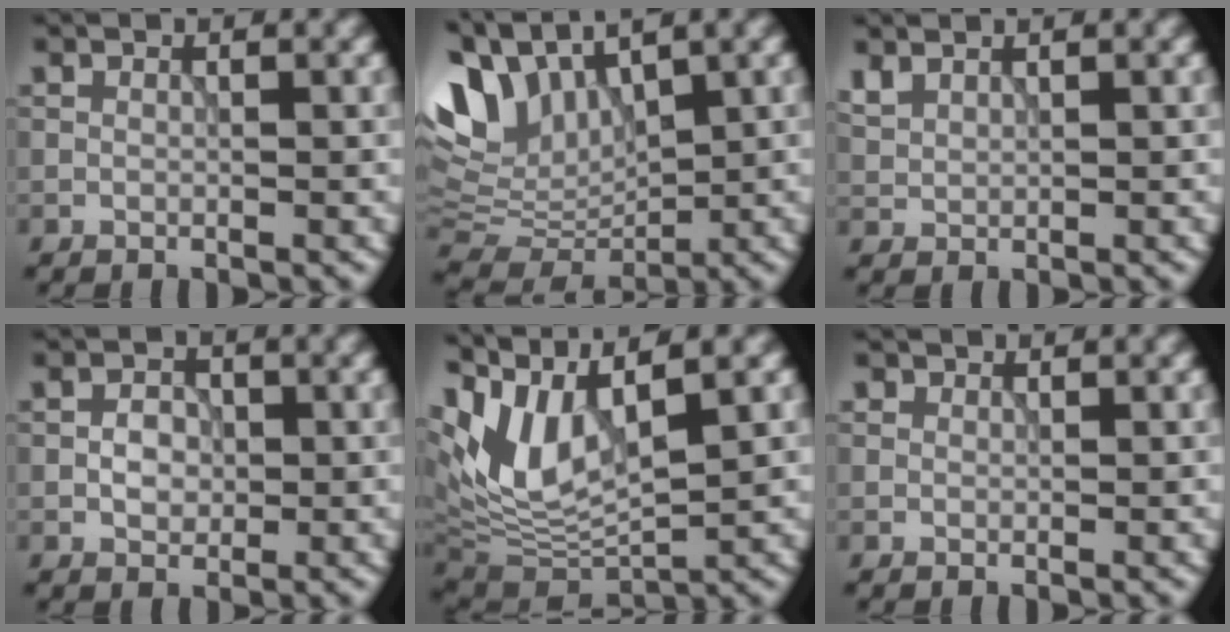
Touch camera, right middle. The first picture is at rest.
{"total": 9.0, "force": [4.0, 5.0, 6.4], "torque": [-0.139, 0.010, 0.076]}
{"total": 1.4, "force": [1.2, 0.5, 0.5], "torque": [-0.018, 0.006, 0.034]}
{"total": 2.1, "force": [-0.5, 1.7, 1.2], "torque": [-0.020, 0.001, -0.010]}
{"total": 7.7, "force": [2.9, 3.5, 6.2], "torque": [-0.140, 0.001, 0.059]}
{"total": 0.8, "force": [0.6, 0.6, 0.1], "torque": [-0.004, -0.001, 0.011]}